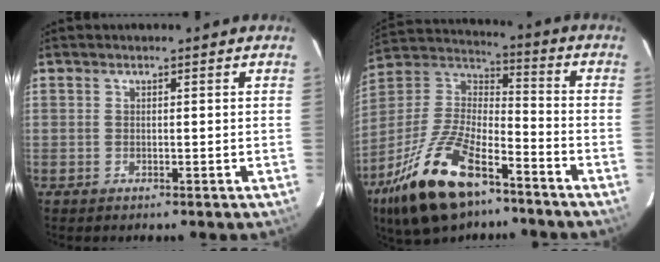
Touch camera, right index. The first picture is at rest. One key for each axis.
{"total": 21.6, "fx": -13.3, "fy": 9.0, "fz": 14.5, "tx": -0.303, "ty": -0.017, "tz": -0.240}